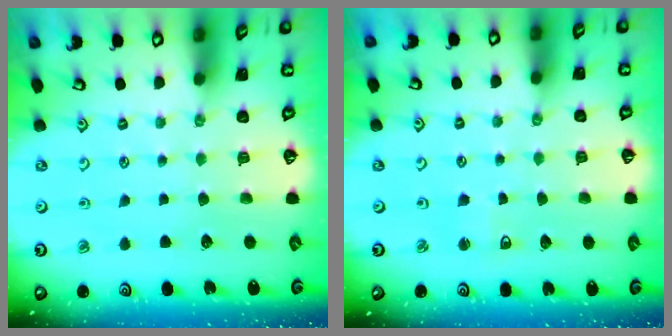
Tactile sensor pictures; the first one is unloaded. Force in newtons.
{"total": 2.8, "press": 2.7, "slide": 0.7}